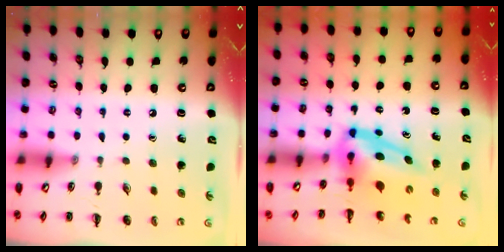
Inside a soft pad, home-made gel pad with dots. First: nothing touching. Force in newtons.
{"total": 6.7, "press": 6.5, "slide": 1.4}